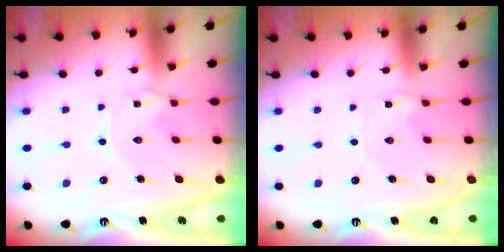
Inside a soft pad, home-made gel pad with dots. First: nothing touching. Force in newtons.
{"total": 1.8, "press": 1.7, "slide": 0.3}